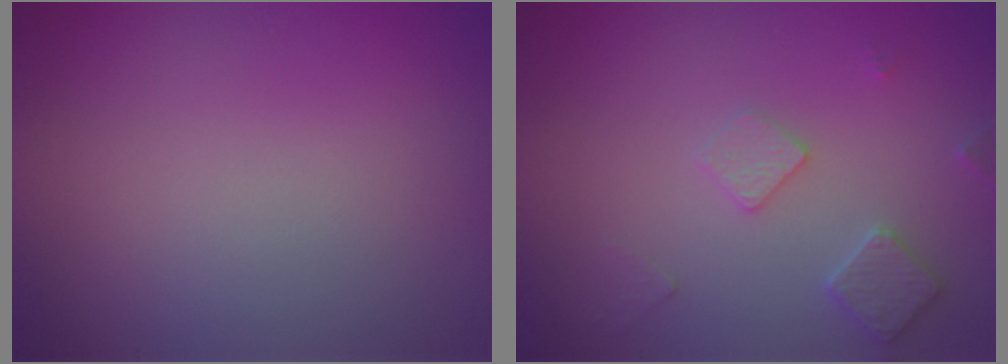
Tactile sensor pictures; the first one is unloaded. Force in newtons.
{"total": 2.5, "press": 2.4, "slide": 0.4}